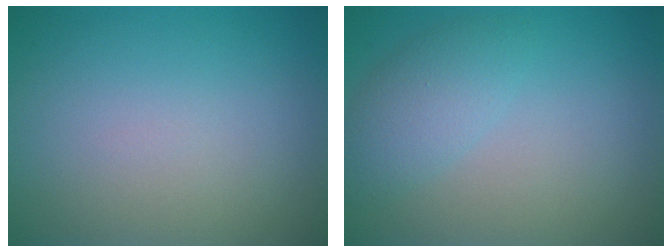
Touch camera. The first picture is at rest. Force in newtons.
{"total": 2.8, "press": 2.8, "slide": 0.1}